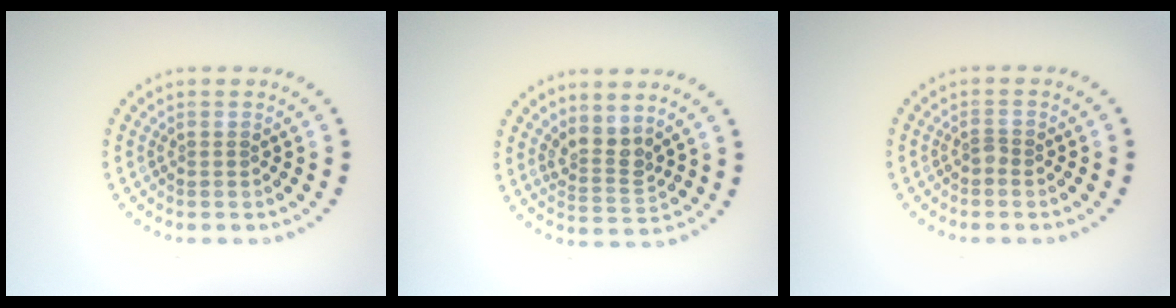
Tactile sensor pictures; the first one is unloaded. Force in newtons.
{"total": 2.6, "press": 1.9, "slide": 1.7}
{"total": 0.8, "press": 0.5, "slide": 0.6}